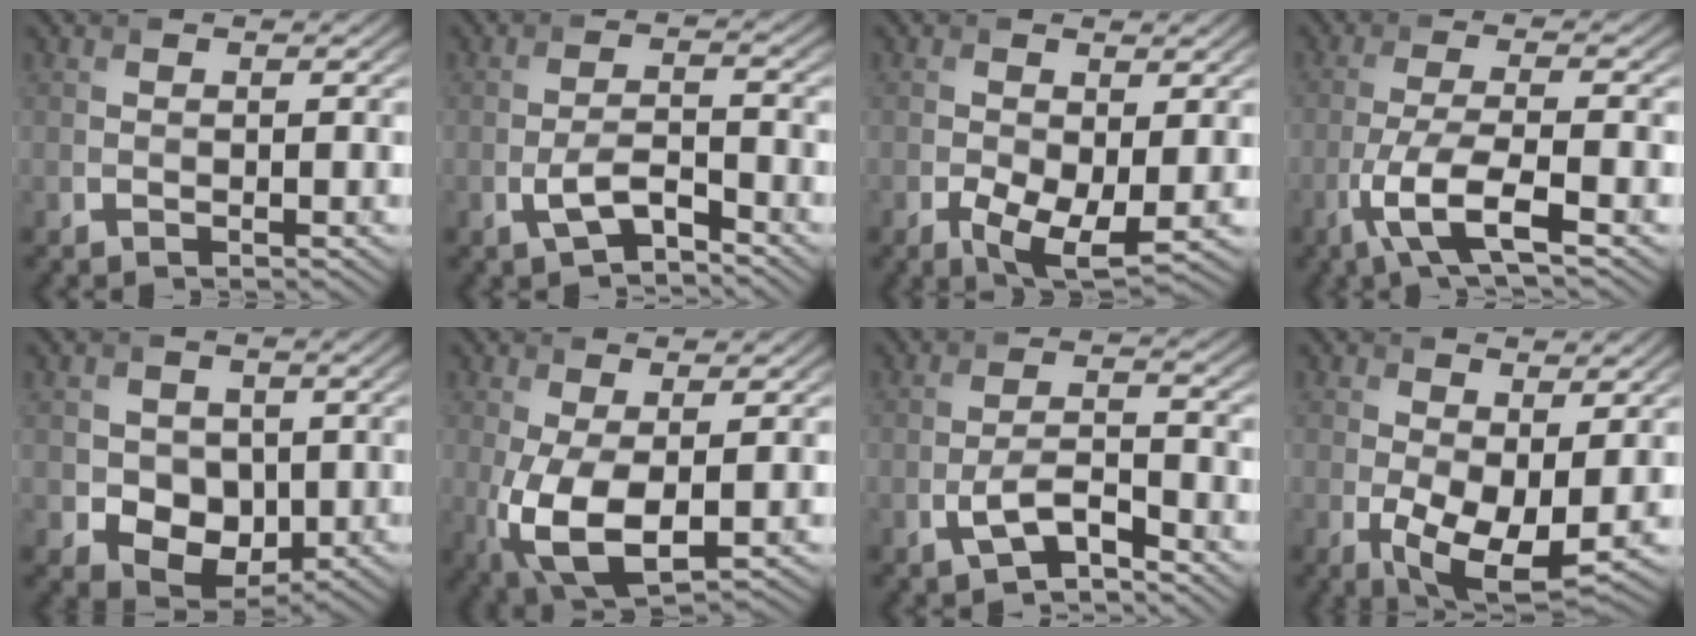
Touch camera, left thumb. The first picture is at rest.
{"total": 4.3, "force": [-2.4, 1.6, 3.2], "torque": [-0.074, -0.002, -0.048]}
{"total": 5.3, "force": [-1.5, 2.8, 4.3], "torque": [-0.089, -0.018, -0.023]}
{"total": 6.9, "force": [-3.4, 1.4, 5.8], "torque": [-0.117, 0.002, -0.078]}
{"total": 6.7, "force": [-0.3, 5.7, 3.6], "torque": [-0.068, -0.015, -0.014]}
{"total": 8.4, "force": [-1.0, 4.1, 7.3], "torque": [-0.177, -0.017, -0.012]}
{"total": 4.8, "force": [-2.8, 1.7, 3.4], "torque": [-0.077, 0.000, -0.058]}
{"total": 7.2, "force": [-0.2, 3.9, 6.1], "torque": [-0.123, -0.023, 0.007]}